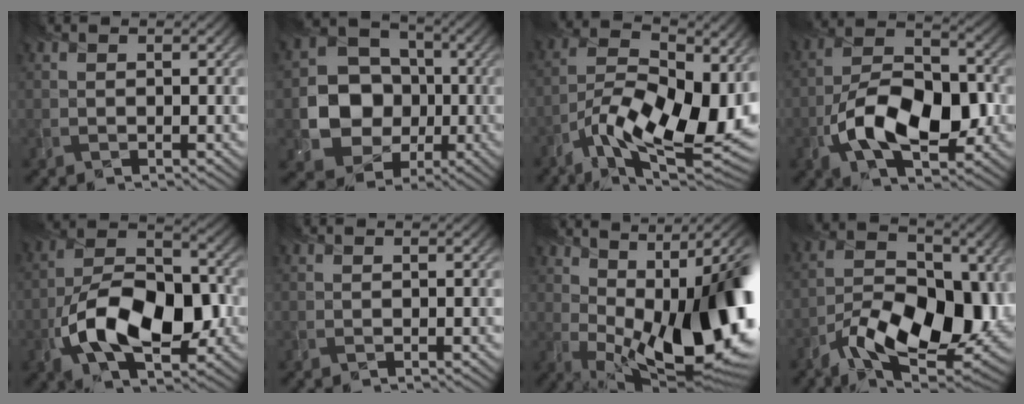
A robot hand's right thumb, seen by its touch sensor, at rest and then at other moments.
{"total": 10.4, "force": [-1.4, 9.1, 4.9], "torque": [-0.105, -0.013, -0.037]}
{"total": 16.4, "force": [-6.0, 8.0, 13.0], "torque": [-0.224, -0.021, -0.105]}
{"total": 11.8, "force": [-3.9, 6.4, 9.1], "torque": [-0.170, -0.002, -0.075]}
{"total": 13.1, "force": [-4.2, 7.2, 10.0], "torque": [-0.191, -0.005, -0.084]}
{"total": 0.0}
{"total": 18.4, "force": [0.4, 8.5, 16.3], "torque": [-0.203, -0.011, 0.020]}
{"total": 14.6, "force": [-5.8, 7.6, 11.1], "torque": [-0.181, -0.020, -0.101]}